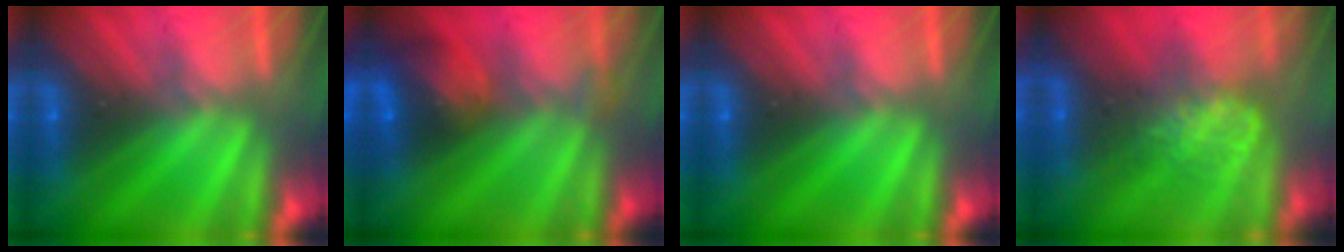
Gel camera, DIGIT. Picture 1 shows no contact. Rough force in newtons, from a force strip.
{"total": 6.6}
{"total": 0.0}
{"total": 5.7}